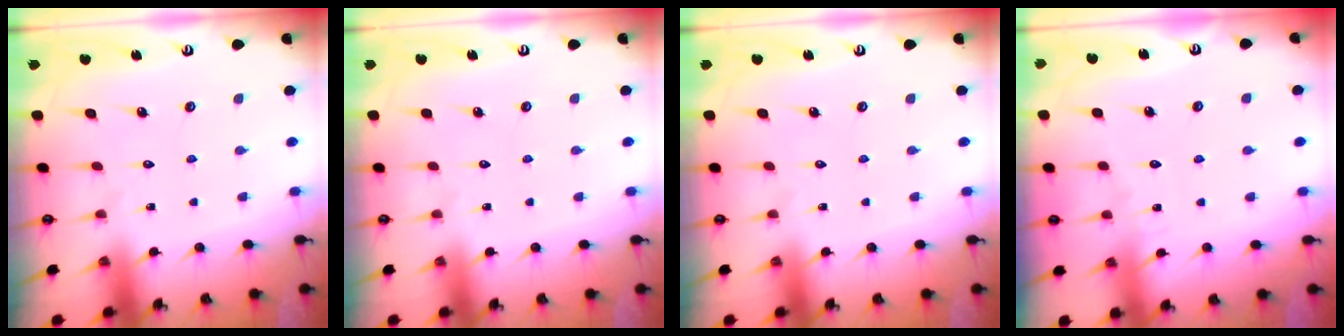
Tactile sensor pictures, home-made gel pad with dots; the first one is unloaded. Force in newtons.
{"total": 0.0}
{"total": 0.0}
{"total": 2.9, "press": 2.9, "slide": 0.3}